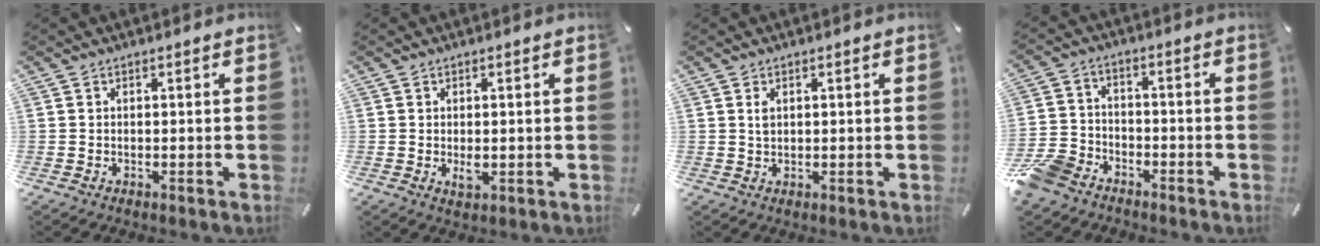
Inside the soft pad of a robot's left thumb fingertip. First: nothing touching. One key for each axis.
{"total": 2.3, "fx": -0.1, "fy": 1.1, "fz": 2.1, "tx": -0.045, "ty": -0.002, "tz": -0.004}
{"total": 1.4, "fx": 0.5, "fy": 0.7, "fz": 1.1, "tx": -0.024, "ty": 0.002, "tz": 0.008}
{"total": 8.8, "fx": -6.7, "fy": 5.1, "fz": 2.5, "tx": -0.059, "ty": 0.038, "tz": -0.132}